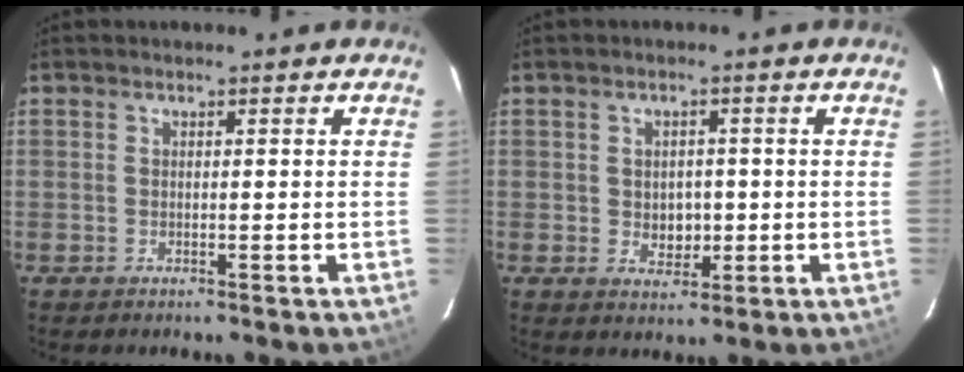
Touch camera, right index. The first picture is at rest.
{"total": 3.9, "force": [-0.3, 3.2, 2.1], "torque": [-0.034, 0.000, 0.001]}